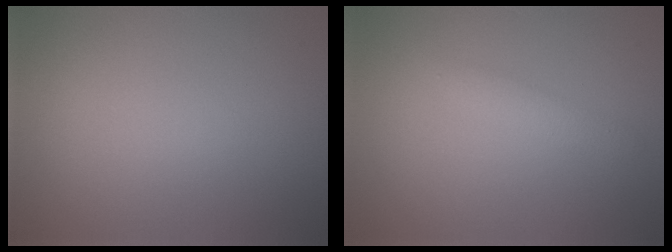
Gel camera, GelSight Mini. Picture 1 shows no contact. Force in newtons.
{"total": 1.3, "press": 1.3, "slide": 0.0}